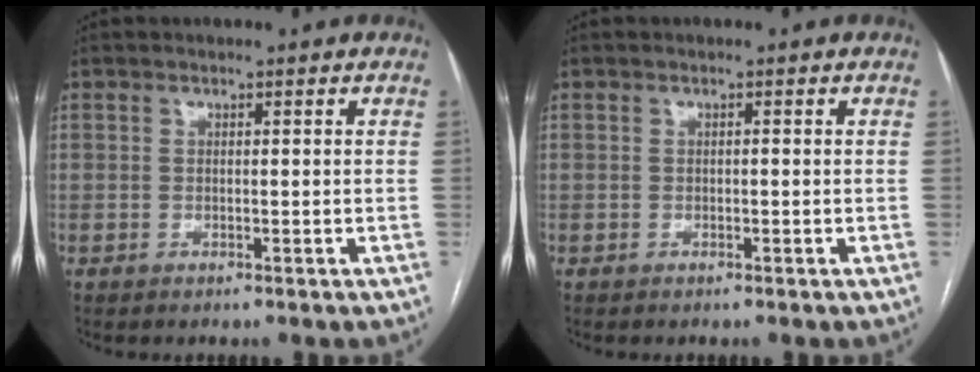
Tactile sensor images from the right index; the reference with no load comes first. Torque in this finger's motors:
{"motor_torque": [0.11, 0.08, -0.01, 0.00]}